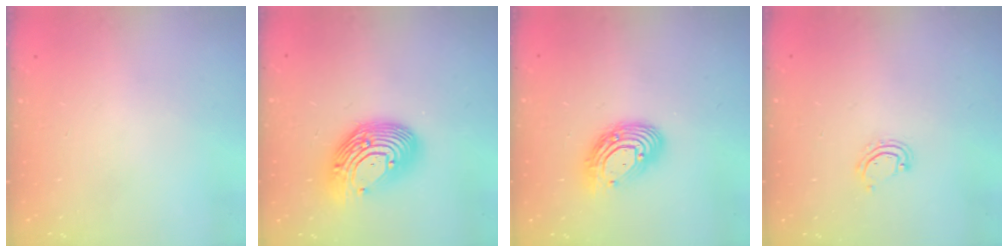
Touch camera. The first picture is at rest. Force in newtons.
{"total": 16.1, "press": 16.0, "slide": 2.0}
{"total": 11.8, "press": 11.8, "slide": 1.0}
{"total": 2.7, "press": 2.7, "slide": 0.2}